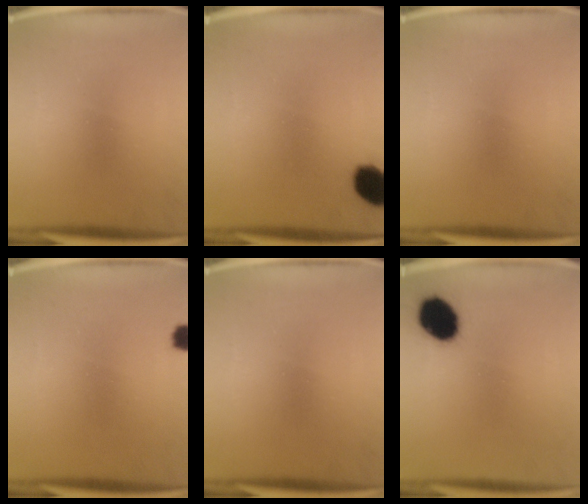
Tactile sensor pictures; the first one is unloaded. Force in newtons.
{"total": 7.6}
{"total": 0.0}
{"total": 2.2}
{"total": 0.0}
{"total": 11.5}